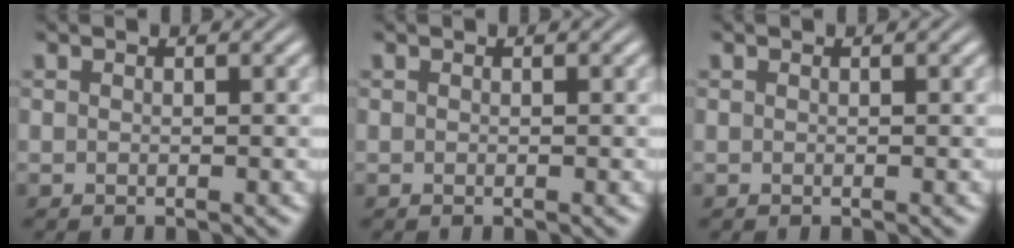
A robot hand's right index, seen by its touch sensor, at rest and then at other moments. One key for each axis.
{"total": 0.0}
{"total": 0.0}